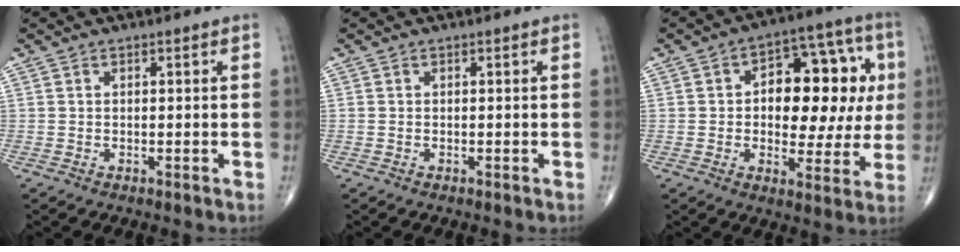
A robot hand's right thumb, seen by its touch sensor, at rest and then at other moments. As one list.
[{"total": 0.0}, {"total": 18.3, "force": [2.0, 10.2, 15.1], "torque": [-0.155, 0.029, 0.028]}]